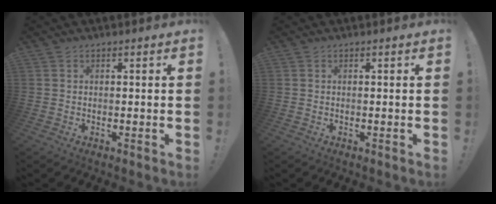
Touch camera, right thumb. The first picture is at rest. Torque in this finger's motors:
{"motor_torque": [0.00, 0.00, 0.00, 0.00, 0.00]}